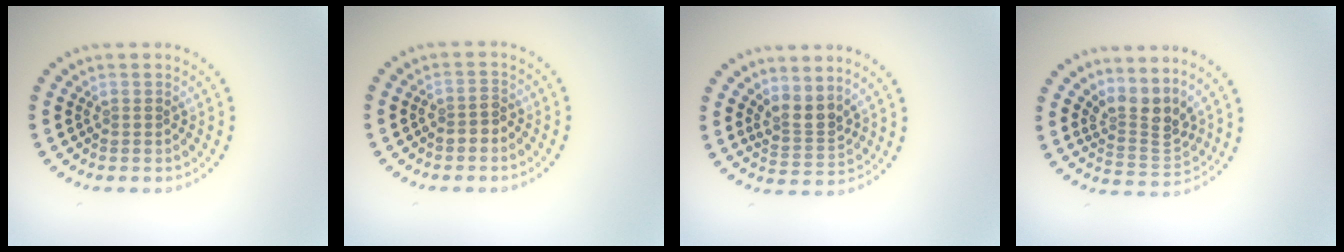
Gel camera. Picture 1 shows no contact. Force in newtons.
{"total": 1.5, "press": 1.3, "slide": 0.7}
{"total": 2.6, "press": 1.9, "slide": 1.8}
{"total": 3.4, "press": 2.3, "slide": 2.5}